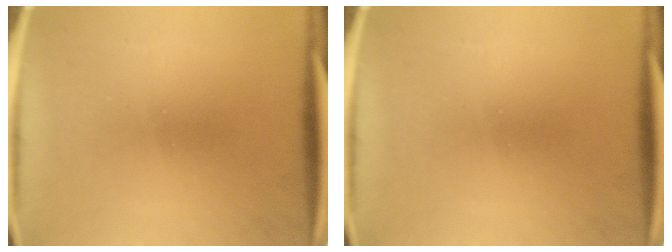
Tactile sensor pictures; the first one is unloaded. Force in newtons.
{"total": 0.0}